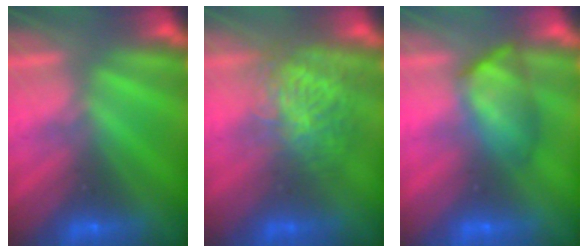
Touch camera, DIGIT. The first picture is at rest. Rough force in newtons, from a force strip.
{"total": 3.6}
{"total": 4.5}